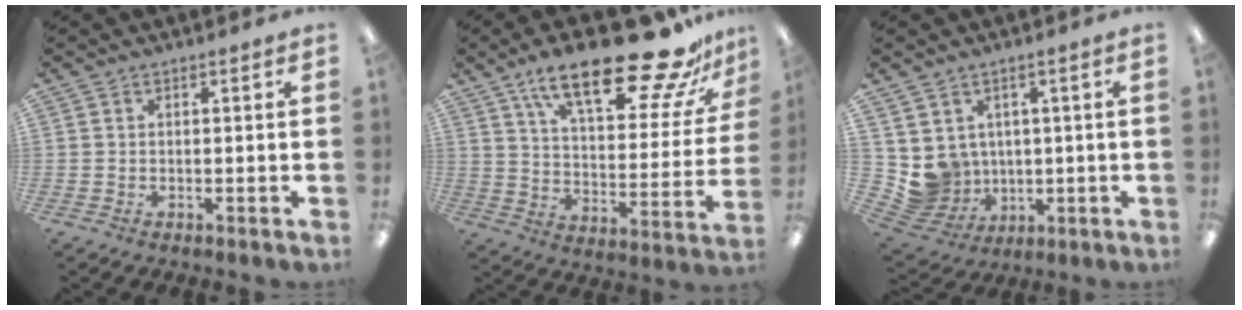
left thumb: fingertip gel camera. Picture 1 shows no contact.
{"total": 25.9, "force": [17.2, 8.1, 17.5], "torque": [-0.260, -0.107, 0.276]}
{"total": 6.7, "force": [2.1, 6.4, 0.4], "torque": [-0.046, -0.029, 0.051]}